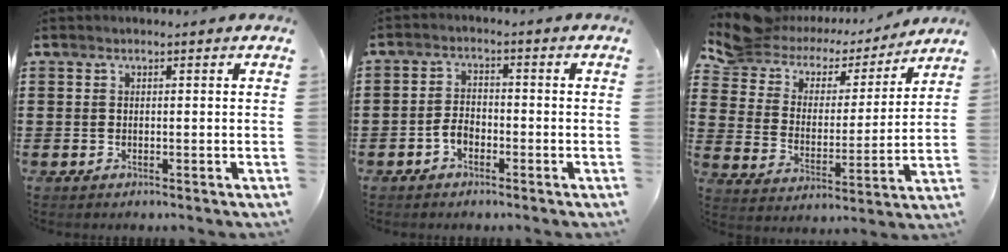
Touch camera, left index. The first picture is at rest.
{"total": 2.8, "force": [-1.5, 1.6, 1.7], "torque": [-0.043, 0.002, -0.032]}
{"total": 7.2, "force": [6.2, 3.3, 1.4], "torque": [-0.068, -0.038, 0.108]}